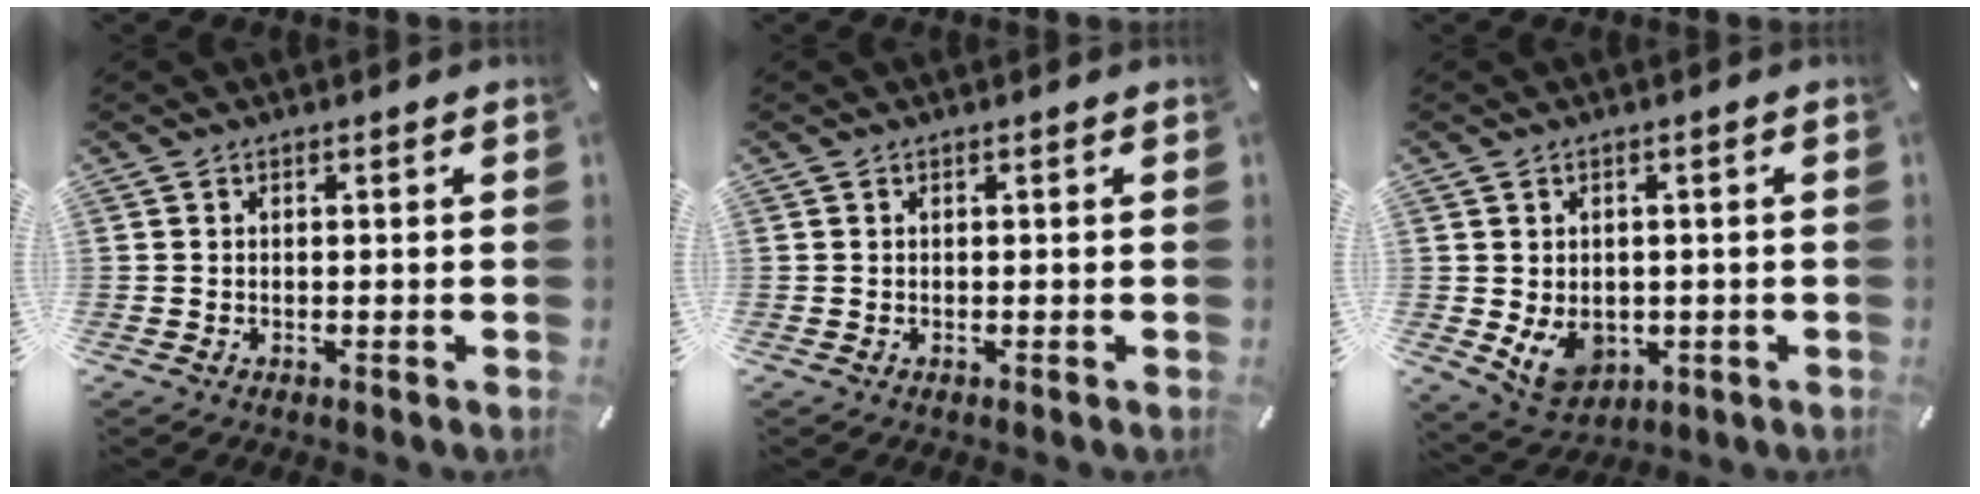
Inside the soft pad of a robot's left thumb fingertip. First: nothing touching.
{"total": 0.0}
{"total": 7.3, "force": [-1.1, 5.9, 4.1], "torque": [-0.070, 0.002, -0.019]}